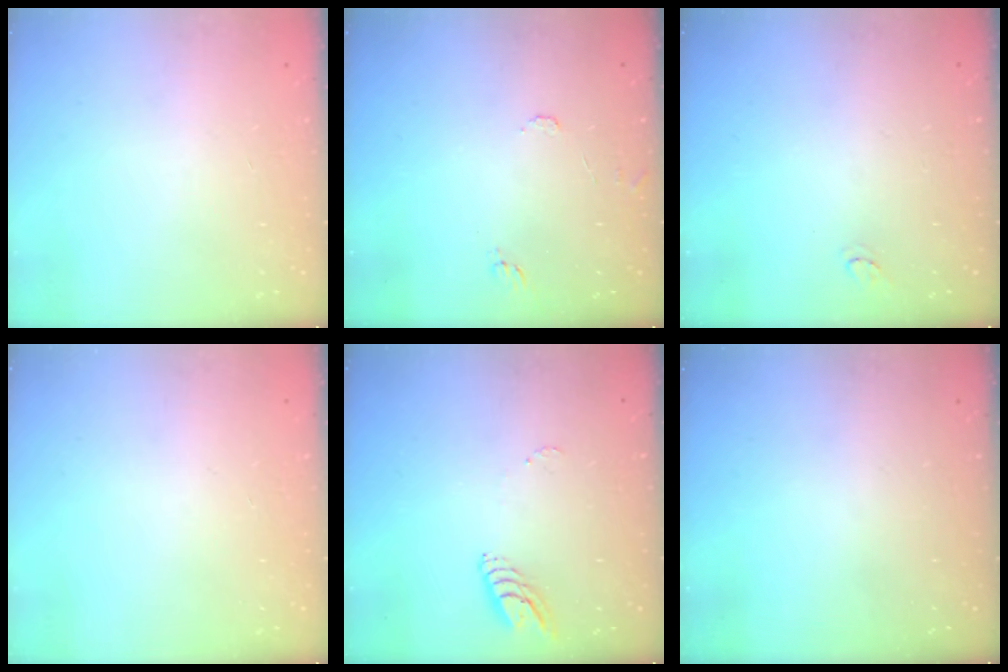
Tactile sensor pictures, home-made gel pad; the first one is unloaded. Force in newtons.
{"total": 5.6, "press": 5.6, "slide": 0.5}
{"total": 3.1, "press": 3.1, "slide": 0.2}
{"total": 0.0}
{"total": 6.0, "press": 6.0, "slide": 0.5}
{"total": 0.0}